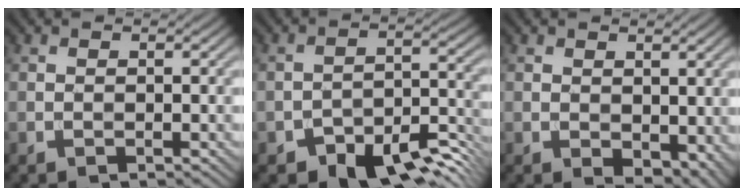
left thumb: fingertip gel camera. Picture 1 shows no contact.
{"total": 10.3, "force": [-7.7, 4.6, 5.1], "torque": [-0.068, -0.013, -0.117]}
{"total": 3.9, "force": [0.0, 2.5, 3.0], "torque": [-0.047, -0.016, 0.007]}